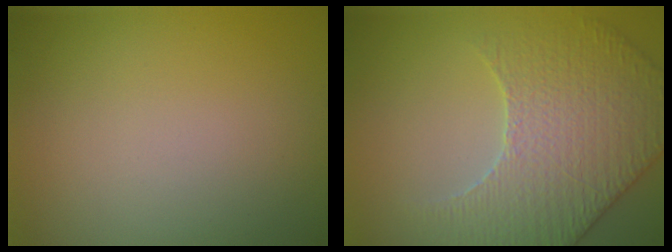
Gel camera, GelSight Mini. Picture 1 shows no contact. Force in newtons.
{"total": 5.0, "press": 4.9, "slide": 0.8}